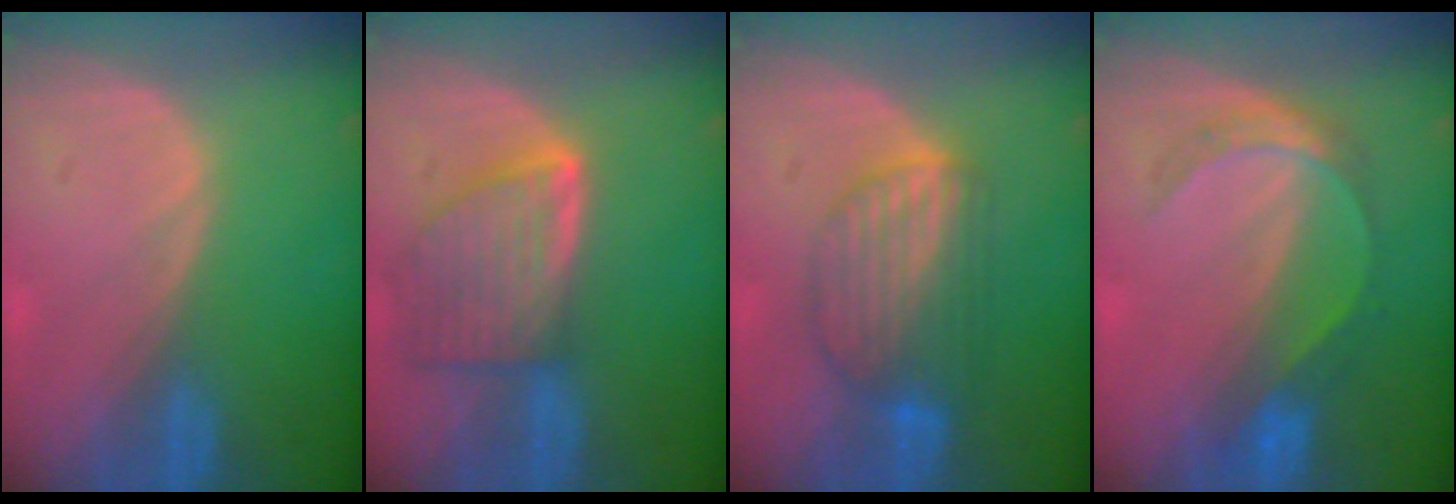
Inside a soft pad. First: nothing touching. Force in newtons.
{"total": 8.0, "press": 7.2, "slide": 3.5}
{"total": 7.1, "press": 7.0, "slide": 1.3}
{"total": 5.4, "press": 5.0, "slide": 2.1}